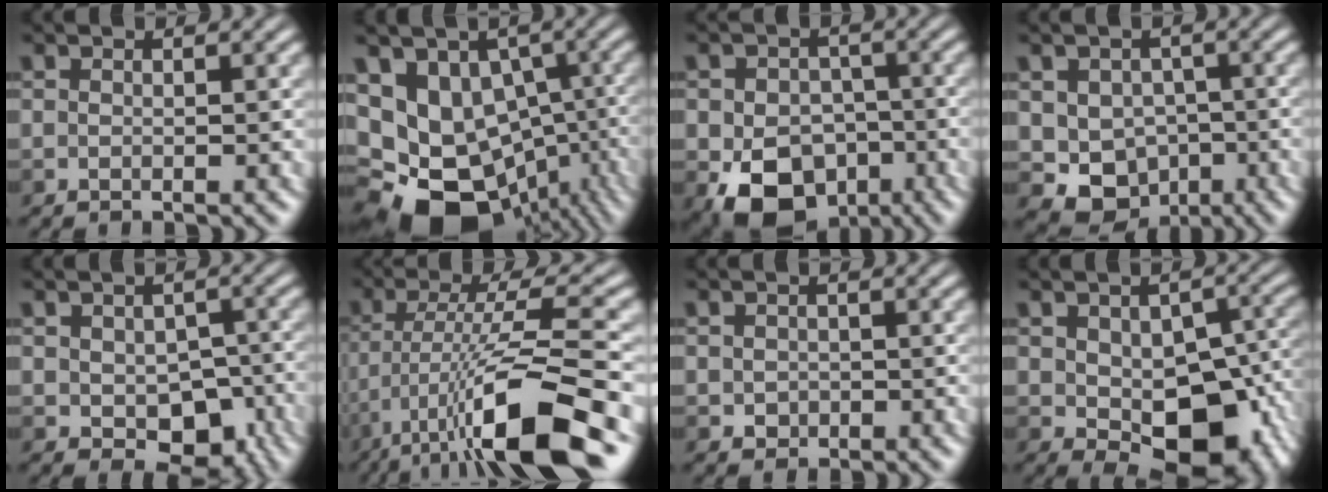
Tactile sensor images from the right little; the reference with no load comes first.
{"total": 13.3, "force": [-5.1, 10.5, 6.5], "torque": [-0.109, -0.013, -0.066]}
{"total": 7.5, "force": [-3.2, 5.6, 3.7], "torque": [-0.051, -0.006, -0.062]}
{"total": 4.8, "force": [-1.1, 4.2, 1.9], "torque": [-0.023, -0.005, -0.019]}
{"total": 4.2, "force": [-1.6, 2.9, 2.5], "torque": [-0.040, -0.008, -0.020]}
{"total": 10.3, "force": [-6.3, 1.6, 8.0], "torque": [-0.138, 0.010, -0.112]}
{"total": 1.0, "force": [-0.1, 1.0, 0.1], "torque": [-0.008, -0.001, -0.002]}
{"total": 9.0, "force": [-3.3, 4.8, 6.9], "torque": [-0.103, -0.009, -0.046]}